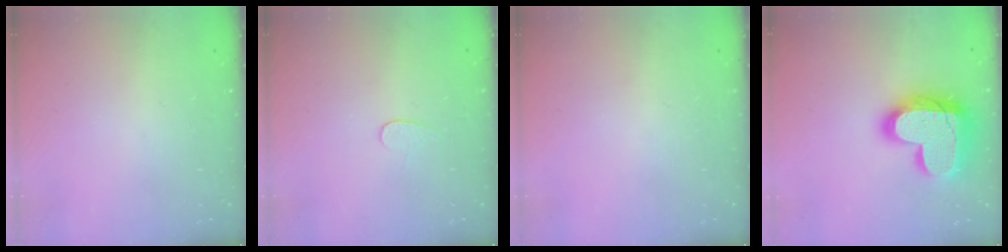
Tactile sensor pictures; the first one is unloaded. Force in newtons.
{"total": 4.1, "press": 4.1, "slide": 0.3}
{"total": 0.0}
{"total": 23.4, "press": 23.3, "slide": 1.7}